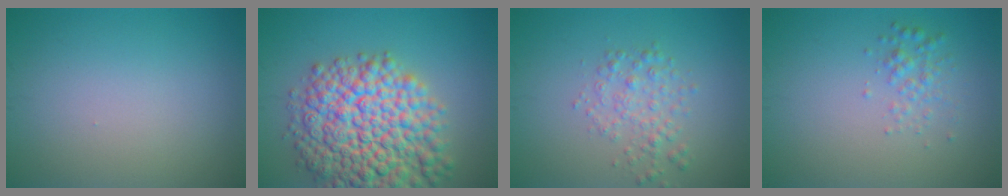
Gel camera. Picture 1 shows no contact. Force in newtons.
{"total": 11.9, "press": 11.9, "slide": 0.5}
{"total": 2.4, "press": 2.4, "slide": 0.1}
{"total": 1.7, "press": 1.7, "slide": 0.1}